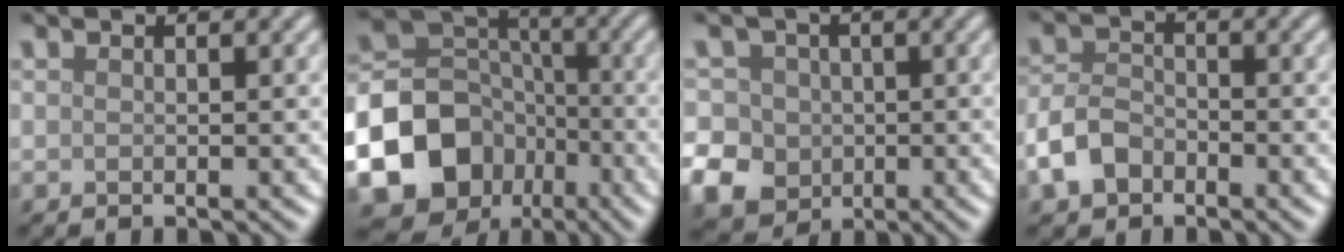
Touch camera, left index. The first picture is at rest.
{"total": 17.8, "force": [-7.6, 14.8, 6.2], "torque": [-0.148, -0.041, -0.149]}
{"total": 9.5, "force": [-2.3, 8.6, 3.4], "torque": [-0.076, 0.002, -0.072]}
{"total": 3.7, "force": [-2.1, 2.5, 1.9], "torque": [-0.038, 0.002, -0.051]}